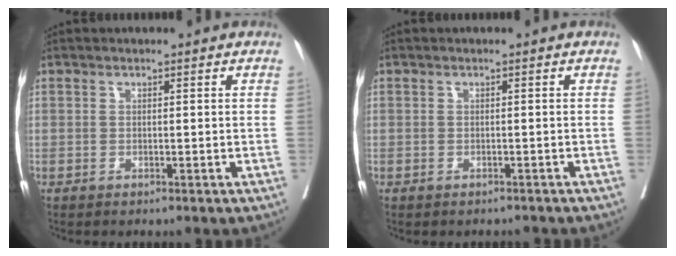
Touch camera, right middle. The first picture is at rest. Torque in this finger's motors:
{"motor_torque": [0.31, -0.55, 0.04, -0.01]}